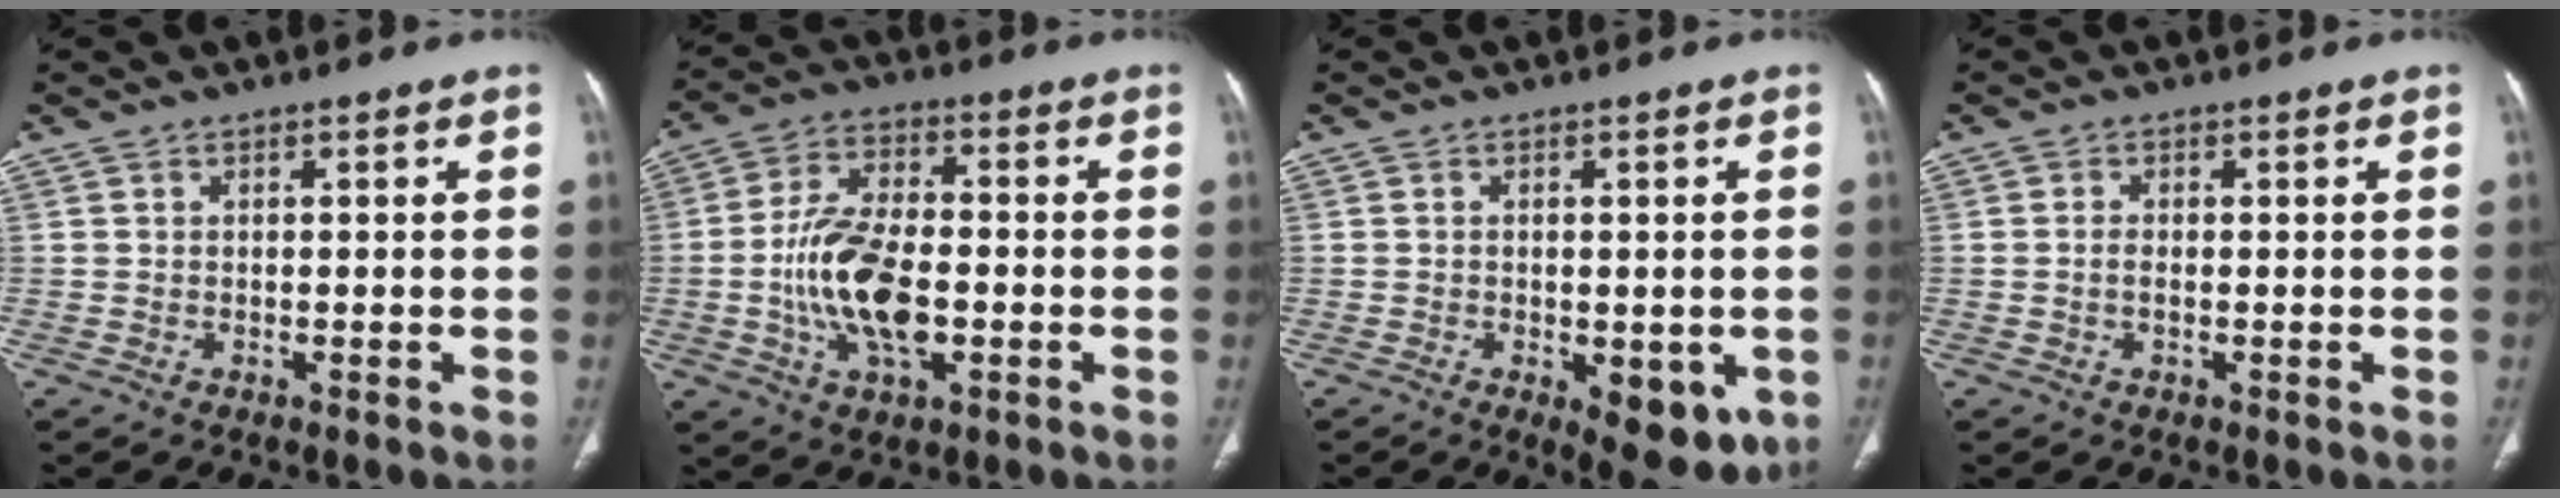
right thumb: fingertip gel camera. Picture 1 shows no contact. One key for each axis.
{"total": 14.0, "fx": -2.6, "fy": 7.0, "fz": 11.8, "tx": -0.225, "ty": 0.013, "tz": -0.048}
{"total": 9.4, "fx": -3.0, "fy": 4.4, "fz": 7.8, "tx": -0.076, "ty": -0.006, "tz": -0.029}
{"total": 1.4, "fx": -0.3, "fy": 0.7, "fz": 1.1, "tx": -0.024, "ty": 0.003, "tz": -0.006}